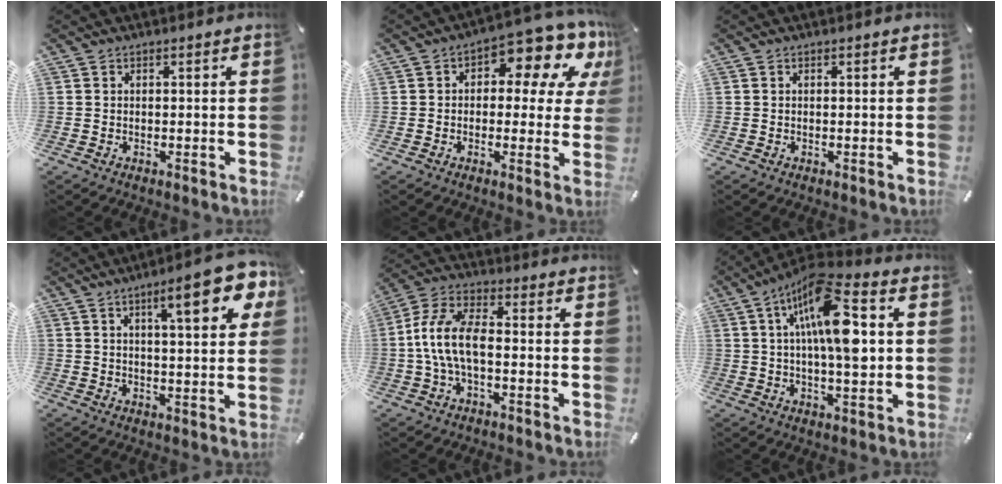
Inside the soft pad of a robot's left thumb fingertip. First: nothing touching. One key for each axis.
{"total": 12.0, "fx": 6.3, "fy": 5.5, "fz": 8.6, "tx": -0.115, "ty": -0.053, "tz": 0.103}
{"total": 0.0}
{"total": 14.1, "fx": 6.7, "fy": 3.9, "fz": 11.8, "tx": -0.167, "ty": -0.022, "tz": 0.100}
{"total": 10.5, "fx": -1.9, "fy": 5.4, "fz": 8.8, "tx": -0.184, "ty": 0.008, "tz": -0.035}
{"total": 17.3, "fx": 4.2, "fy": 6.3, "fz": 15.6, "tx": -0.277, "ty": -0.011, "tz": 0.061}